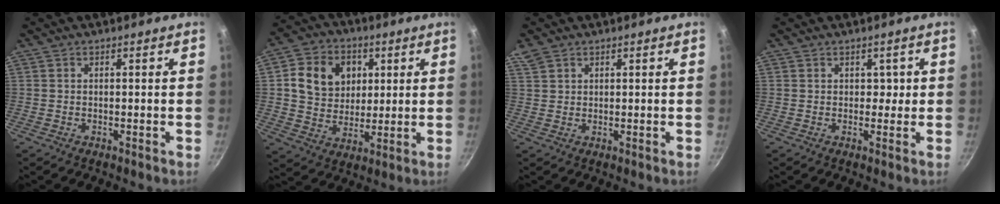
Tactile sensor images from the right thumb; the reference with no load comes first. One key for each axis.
{"total": 12.7, "fx": 3.2, "fy": 10.5, "fz": 6.3, "tx": -0.079, "ty": -0.001, "tz": 0.053}
{"total": 3.2, "fx": 2.1, "fy": 2.1, "fz": 1.2, "tx": -0.018, "ty": 0.002, "tz": 0.043}
{"total": 1.7, "fx": 0.5, "fy": 1.6, "fz": 0.6, "tx": 0.015, "ty": -0.003, "tz": 0.007}